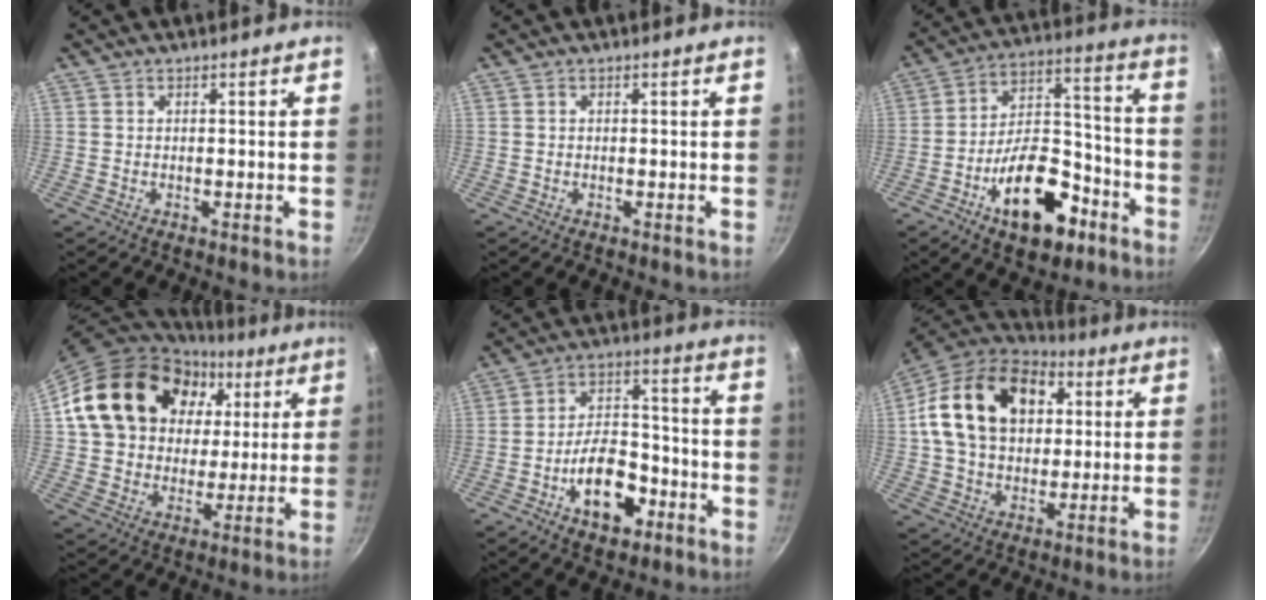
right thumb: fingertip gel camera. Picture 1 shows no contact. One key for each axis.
{"total": 0.0}
{"total": 18.9, "fx": -9.2, "fy": 10.1, "fz": 13.1, "tx": -0.169, "ty": 0.081, "tz": -0.137}
{"total": 24.2, "fx": 7.6, "fy": 19.0, "fz": 13.0, "tx": -0.215, "ty": 0.018, "tz": 0.133}
{"total": 13.0, "fx": -5.8, "fy": 7.6, "fz": 8.9, "tx": -0.116, "ty": 0.050, "tz": -0.091}
{"total": 21.7, "fx": 5.4, "fy": 15.5, "fz": 14.2, "tx": -0.223, "ty": 0.013, "tz": 0.083}